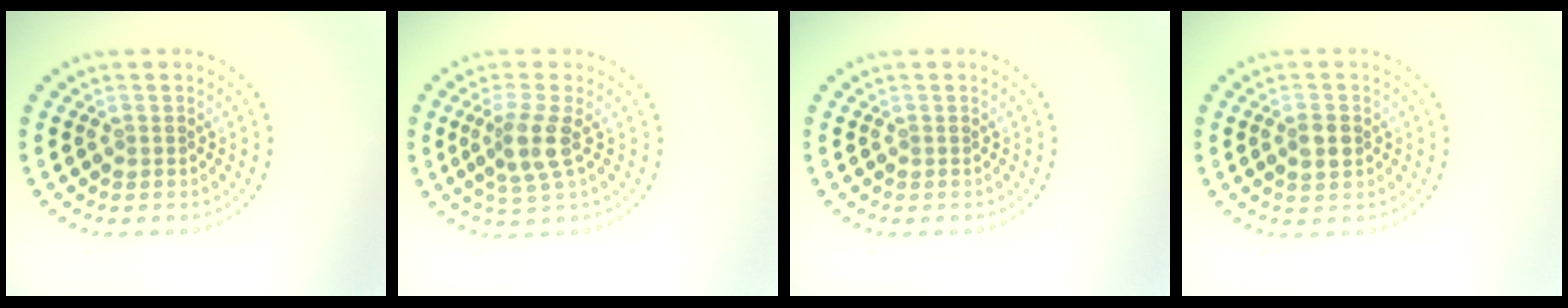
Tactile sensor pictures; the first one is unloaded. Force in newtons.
{"total": 2.8, "press": 2.2, "slide": 1.8}
{"total": 0.0}
{"total": 2.0, "press": 2.0, "slide": 0.1}